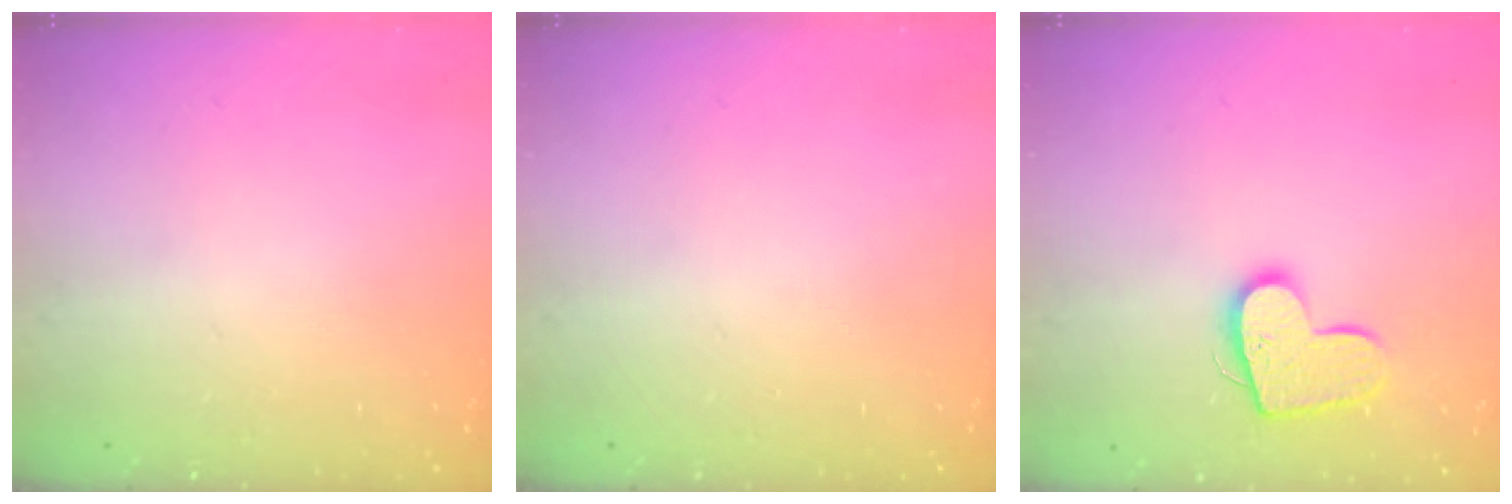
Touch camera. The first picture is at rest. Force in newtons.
{"total": 0.0}
{"total": 13.0, "press": 13.0, "slide": 0.9}